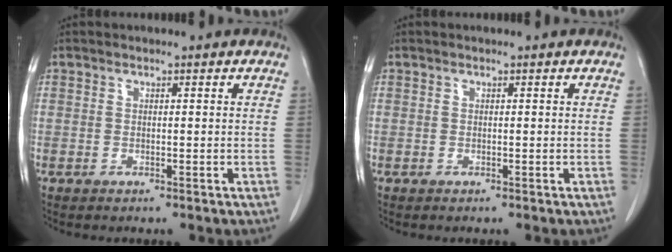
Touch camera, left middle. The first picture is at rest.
{"total": 0.0}